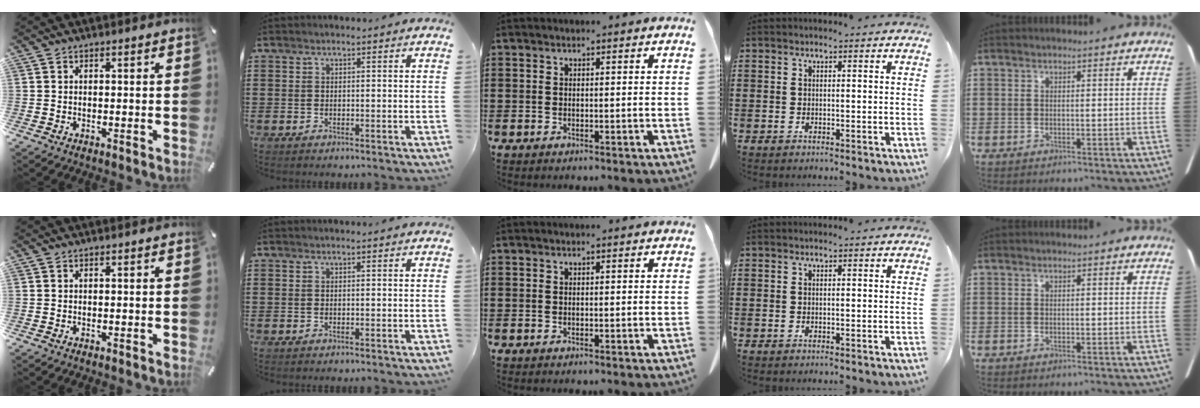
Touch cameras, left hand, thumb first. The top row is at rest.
{}